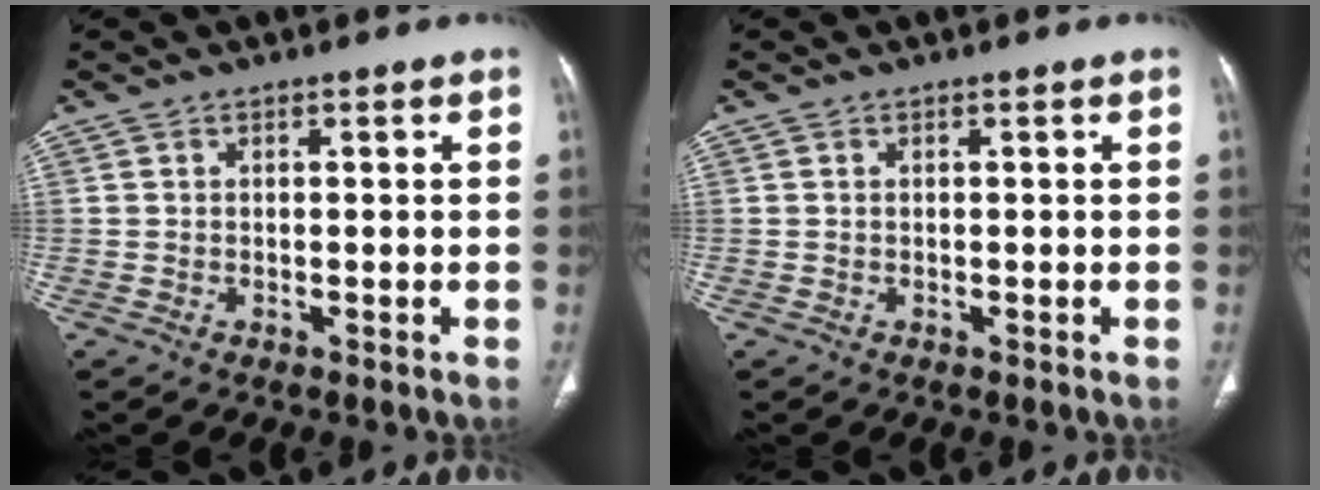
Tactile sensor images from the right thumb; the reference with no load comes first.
{"total": 0.0}